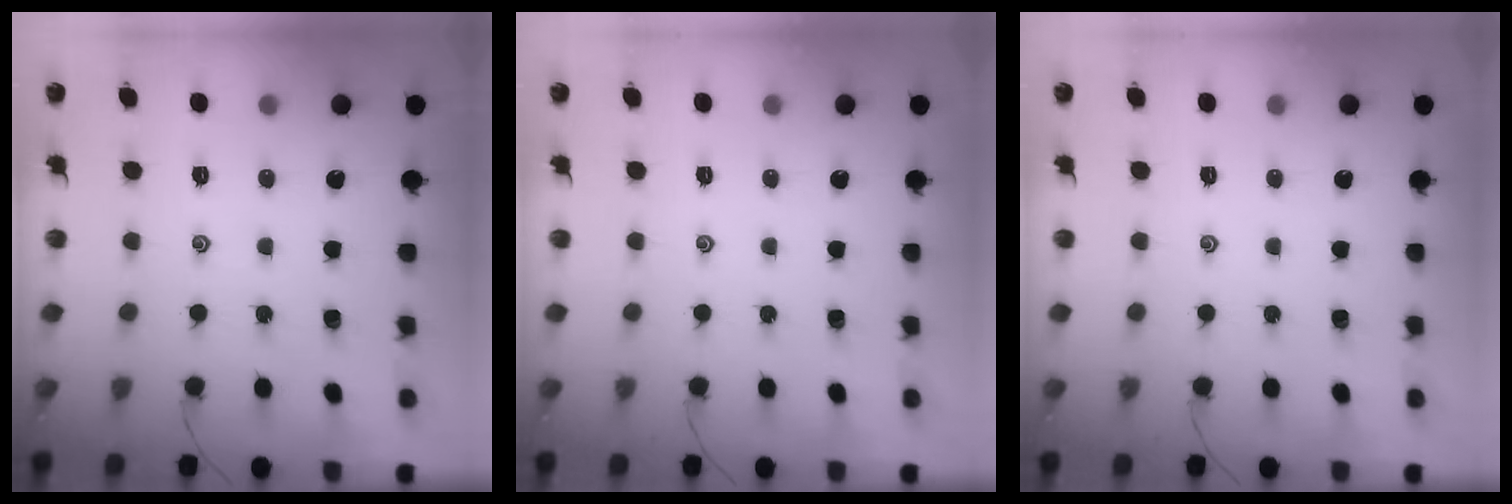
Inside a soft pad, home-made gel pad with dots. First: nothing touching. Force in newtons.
{"total": 0.0}
{"total": 0.0}